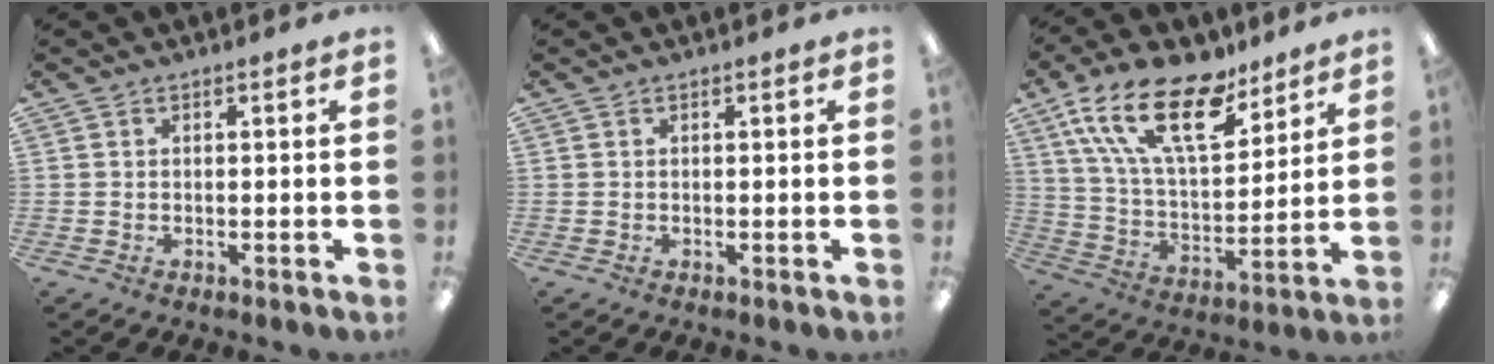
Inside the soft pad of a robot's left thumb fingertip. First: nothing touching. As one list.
[{"total": 0.0}, {"total": 22.1, "force": [13.6, 9.8, 14.3], "torque": [-0.266, -0.063, 0.240]}]